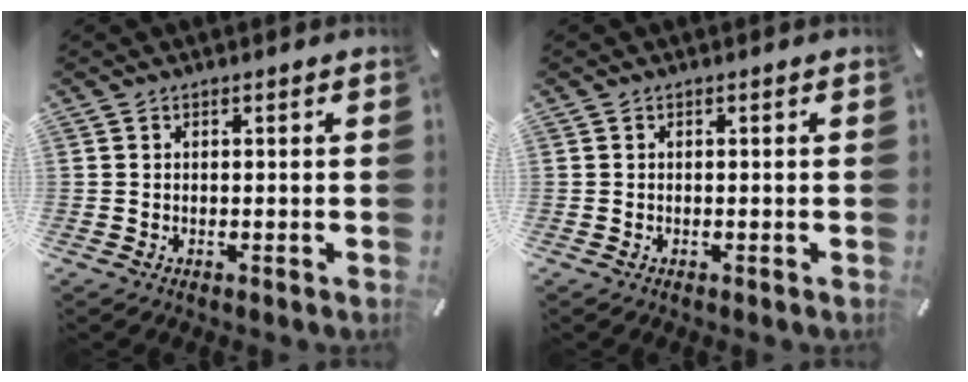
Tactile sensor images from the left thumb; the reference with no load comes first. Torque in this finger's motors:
{"motor_torque": [-0.01, -0.08, 0.08, 0.08, 0.03]}